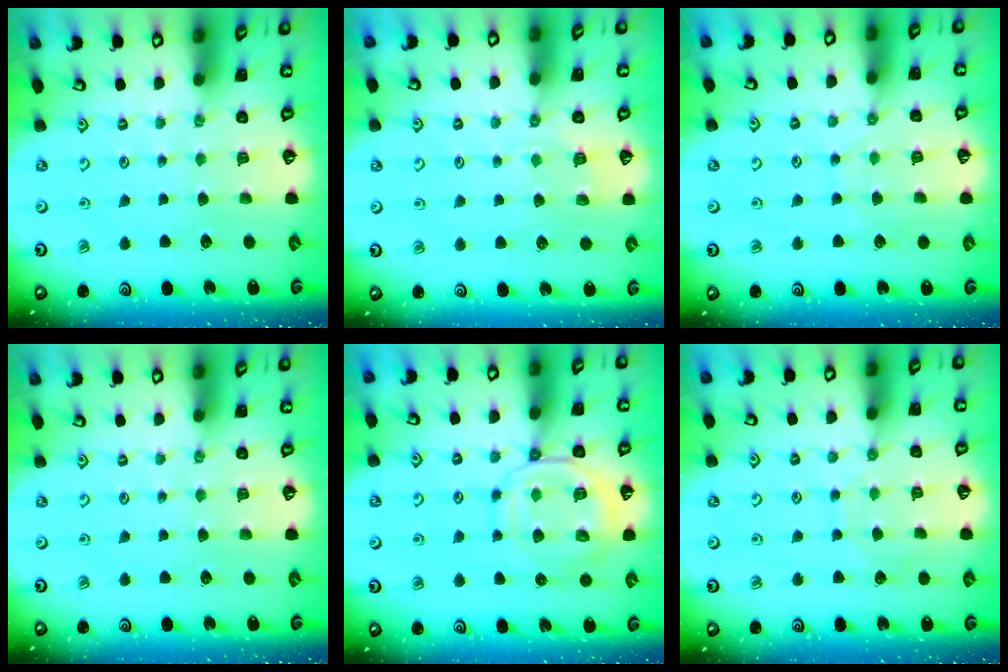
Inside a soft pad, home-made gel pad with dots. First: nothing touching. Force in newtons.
{"total": 3.0, "press": 2.6, "slide": 1.5}
{"total": 5.7, "press": 5.6, "slide": 0.6}
{"total": 0.0}
{"total": 11.0, "press": 10.9, "slide": 1.3}
{"total": 7.1, "press": 7.1, "slide": 0.4}